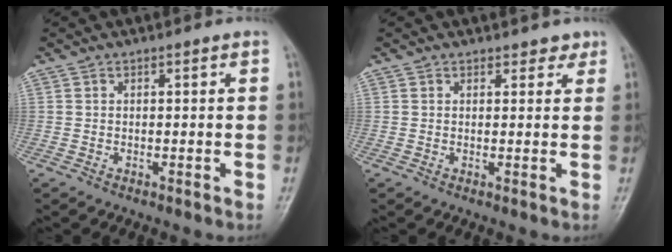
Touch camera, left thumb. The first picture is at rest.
{"total": 2.0, "force": [1.6, 1.2, 0.3], "torque": [0.016, -0.008, 0.015]}